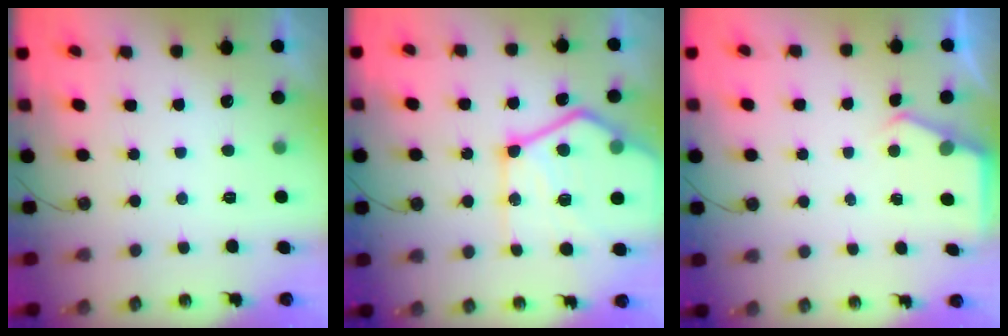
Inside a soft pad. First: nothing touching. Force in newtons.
{"total": 25.2, "press": 25.1, "slide": 2.7}
{"total": 2.7, "press": 2.7, "slide": 0.5}